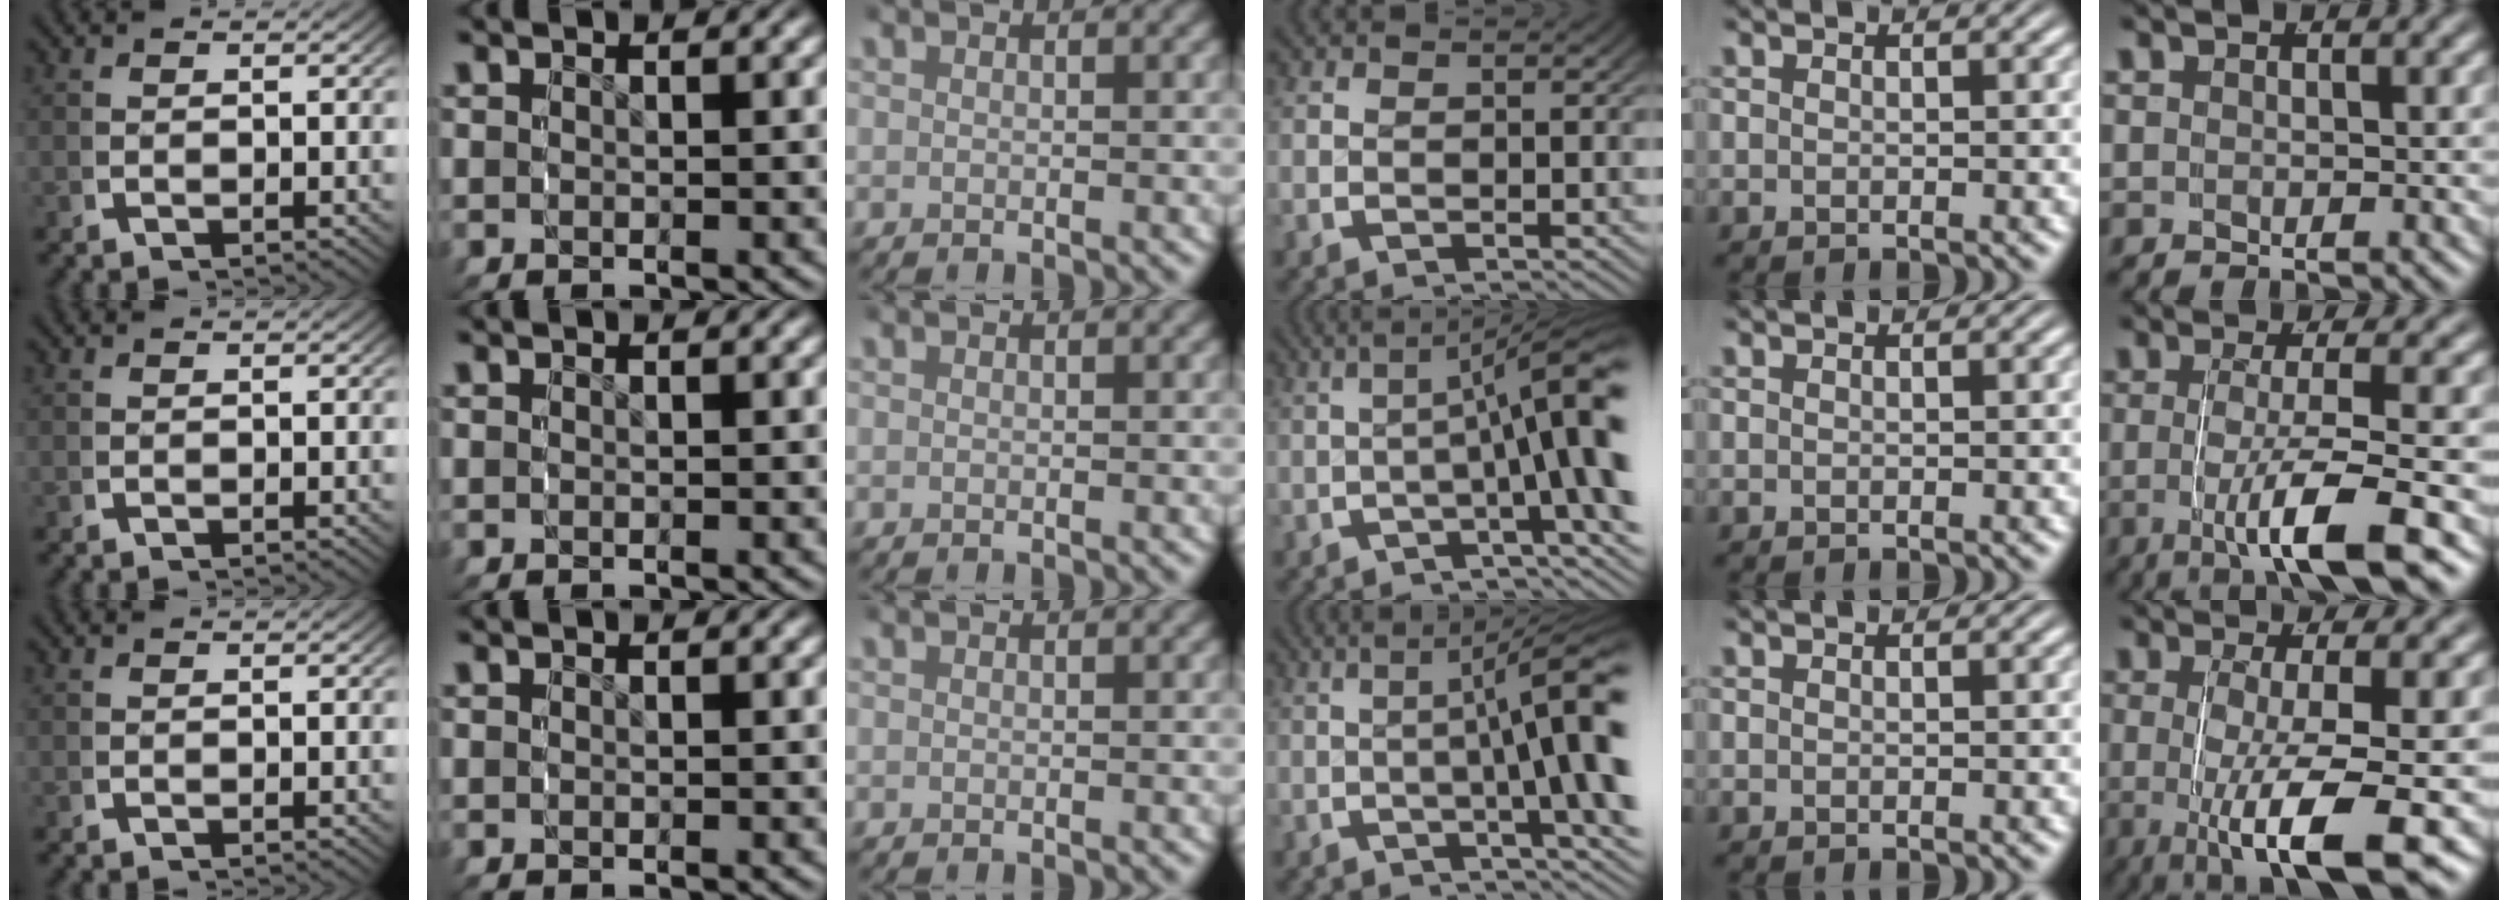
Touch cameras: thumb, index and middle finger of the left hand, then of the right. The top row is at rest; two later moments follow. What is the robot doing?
{"motion": "grasp_and_lifting", "object": "dispenser bottle"}